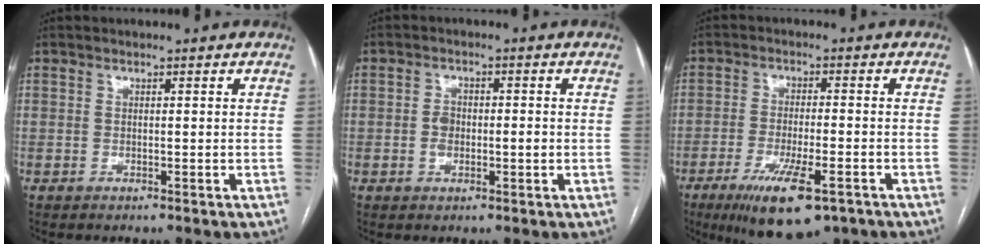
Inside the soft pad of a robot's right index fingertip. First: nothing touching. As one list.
[{"total": 3.2, "force": [-0.5, 2.0, 2.5], "torque": [-0.047, 0.008, -0.008]}, {"total": 11.7, "force": [-6.8, 2.9, 9.1], "torque": [-0.161, -0.025, -0.104]}]